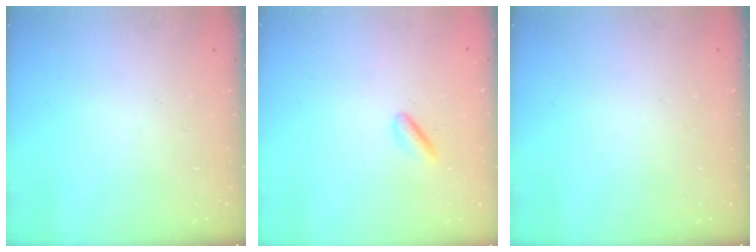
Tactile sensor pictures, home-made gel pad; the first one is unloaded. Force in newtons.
{"total": 2.5, "press": 2.4, "slide": 0.8}
{"total": 0.0}